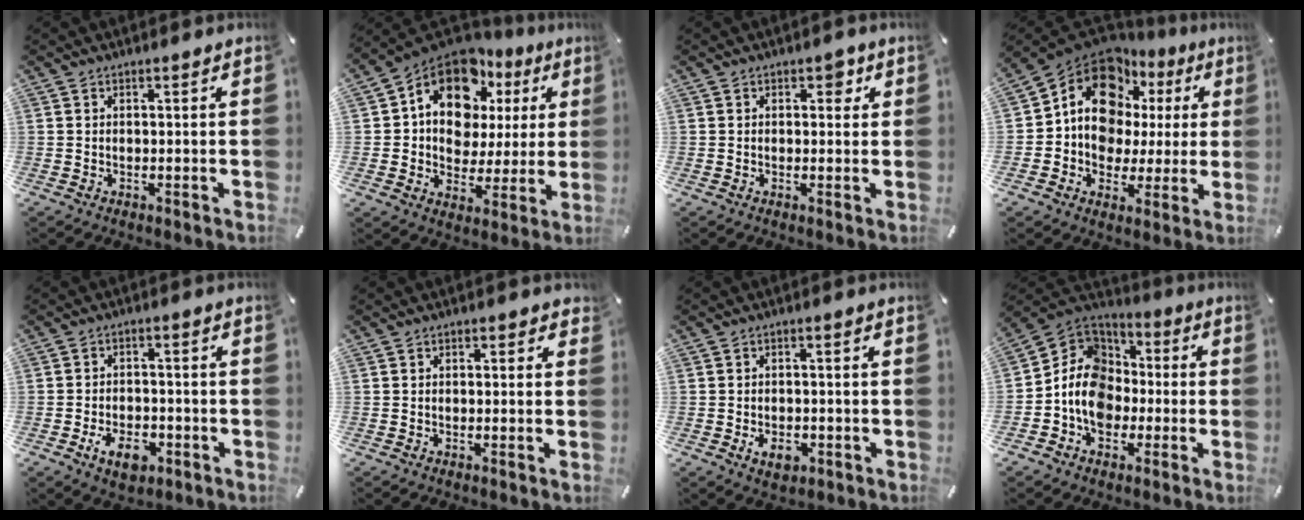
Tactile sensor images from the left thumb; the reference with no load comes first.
{"total": 15.1, "force": [8.0, 10.5, 7.4], "torque": [-0.130, -0.053, 0.144]}
{"total": 2.5, "force": [0.7, 1.7, 1.6], "torque": [-0.011, 0.000, 0.004]}
{"total": 14.9, "force": [6.4, 11.2, 7.3], "torque": [-0.138, -0.048, 0.114]}
{"total": 6.9, "force": [-3.1, 4.4, 4.2], "torque": [-0.082, 0.010, -0.060]}
{"total": 0.8, "force": [0.0, 0.7, 0.4], "torque": [0.001, 0.002, -0.004]}
{"total": 4.5, "force": [-1.6, 3.1, 2.8], "torque": [-0.053, 0.002, -0.033]}
{"total": 12.8, "force": [-2.7, 10.9, 6.1], "torque": [-0.149, 0.010, -0.052]}